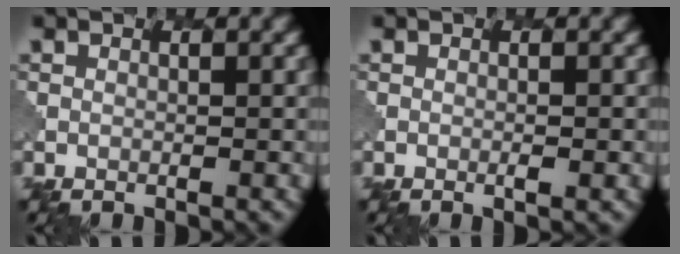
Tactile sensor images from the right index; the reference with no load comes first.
{"total": 0.8, "force": [0.0, 0.1, 0.8], "torque": [-0.011, 0.002, 0.000]}